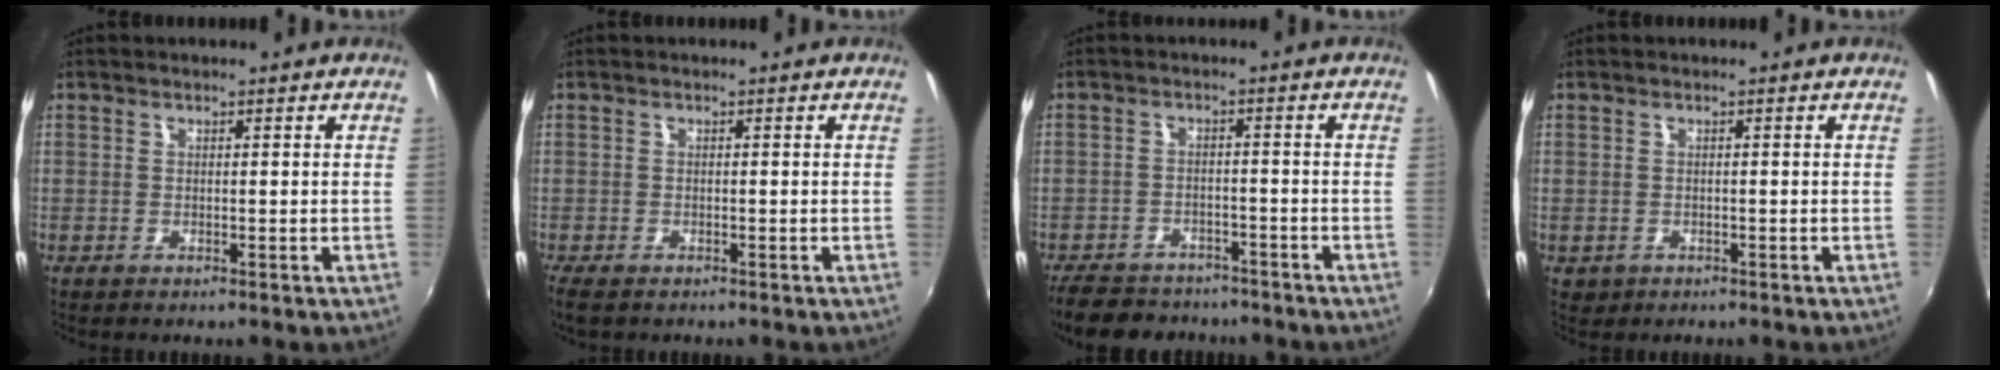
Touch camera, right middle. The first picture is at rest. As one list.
[{"total": 3.3, "force": [-2.4, 1.3, 1.9], "torque": [-0.041, -0.016, -0.040]}, {"total": 13.1, "force": [-10.9, 5.8, 4.6], "torque": [-0.118, -0.002, -0.160]}, {"total": 1.5, "force": [-0.4, 1.4, 0.5], "torque": [-0.013, -0.003, -0.004]}]